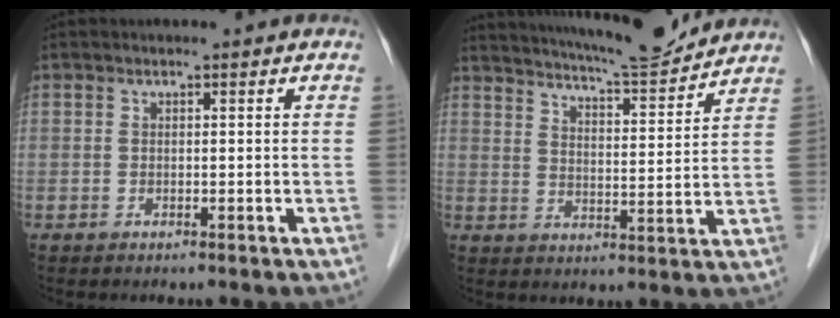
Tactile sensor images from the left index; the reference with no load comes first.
{"total": 12.8, "force": [12.0, 0.4, 4.3], "torque": [-0.076, -0.002, 0.172]}